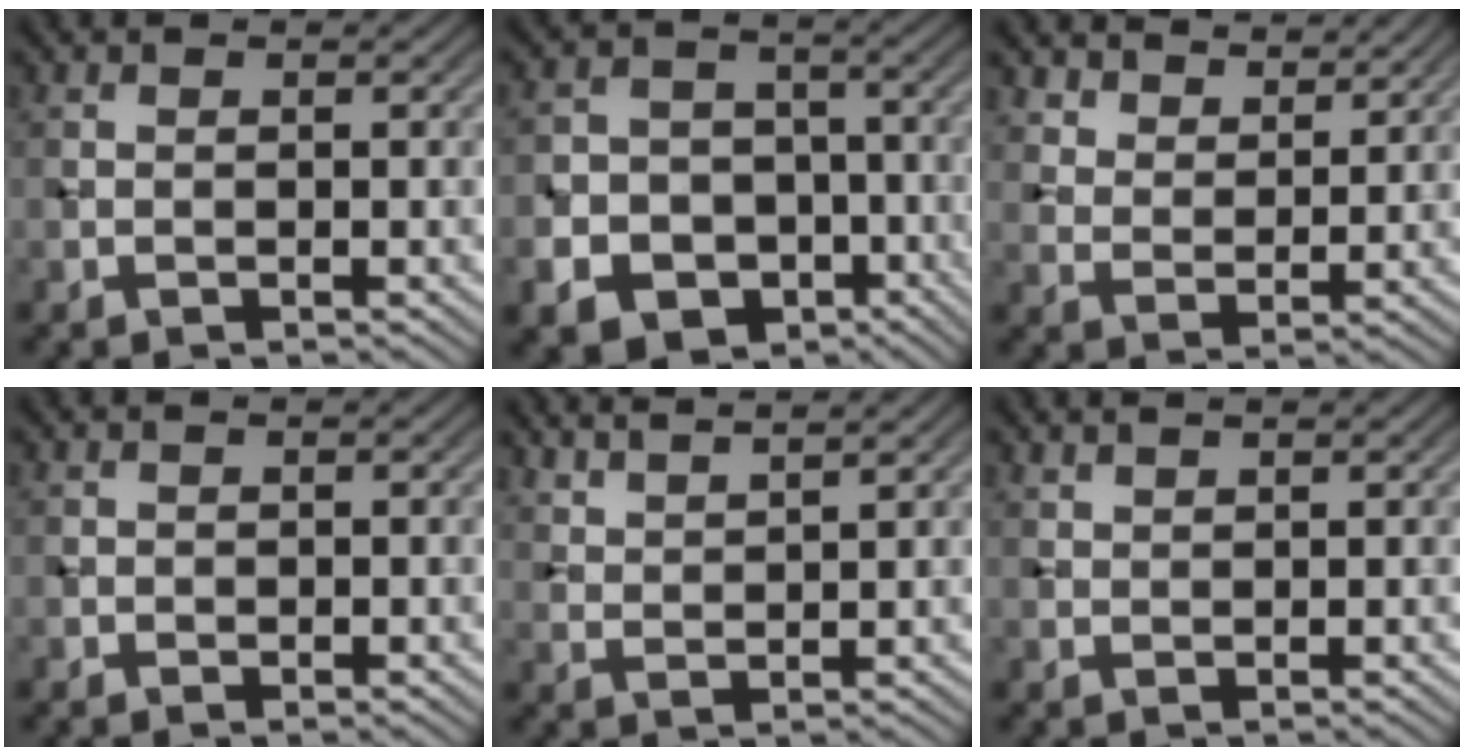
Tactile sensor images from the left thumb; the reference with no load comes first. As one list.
[{"total": 12.9, "force": [-5.9, 10.9, 3.8], "torque": [-0.106, -0.045, -0.110]}, {"total": 5.8, "force": [4.9, 2.4, 1.9], "torque": [-0.051, -0.022, 0.115]}, {"total": 0.7, "force": [-0.1, 0.7, 0.3], "torque": [0.000, -0.004, -0.004]}, {"total": 4.3, "force": [3.8, 0.7, 2.0], "torque": [-0.025, 0.005, 0.067]}, {"total": 1.1, "force": [1.0, 0.2, 0.3], "torque": [-0.013, 0.003, 0.023]}]